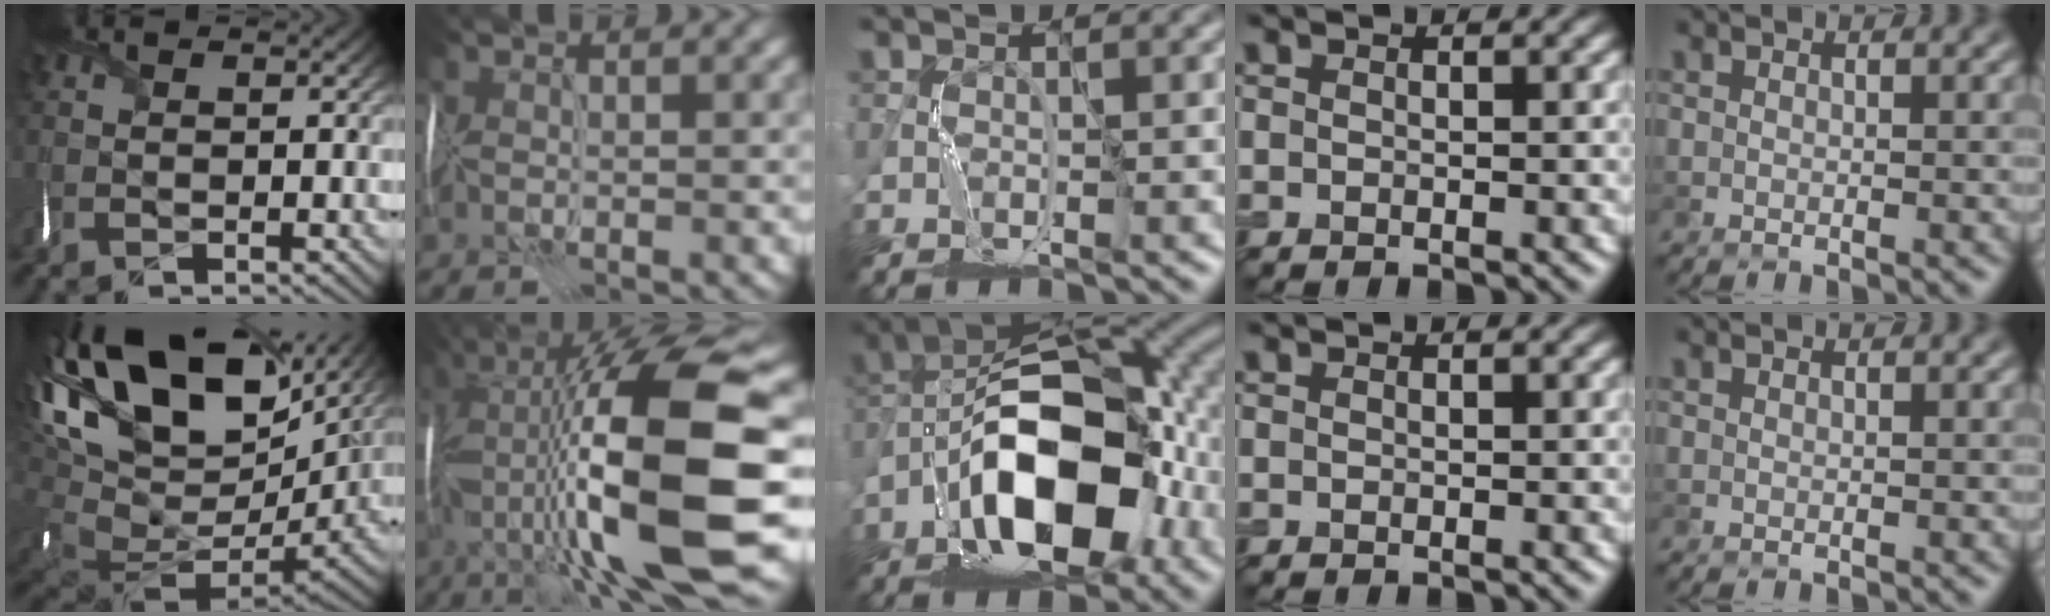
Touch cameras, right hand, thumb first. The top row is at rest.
{"thumb": {"total": 21.9, "force": [6.6, 12.8, 16.5], "torque": [-0.335, -0.010, 0.158]}, "index": {"total": 16.7, "force": [-2.2, 4.3, 16.0], "torque": [-0.288, 0.029, -0.034]}, "middle": {"total": 13.1, "force": [-5.0, 6.6, 10.2], "torque": [-0.164, 0.006, -0.092]}}